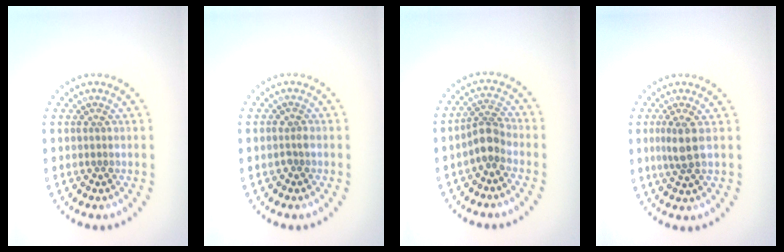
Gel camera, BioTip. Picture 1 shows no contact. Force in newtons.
{"total": 0.6, "press": 0.6, "slide": 0.1}
{"total": 2.5, "press": 2.0, "slide": 1.5}
{"total": 2.2, "press": 1.9, "slide": 1.2}